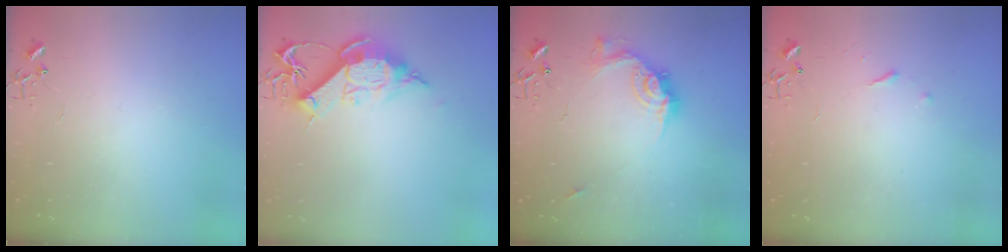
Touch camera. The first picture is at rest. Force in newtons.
{"total": 13.0, "press": 13.0, "slide": 1.1}
{"total": 14.2, "press": 14.2, "slide": 1.3}
{"total": 3.4, "press": 3.3, "slide": 0.6}